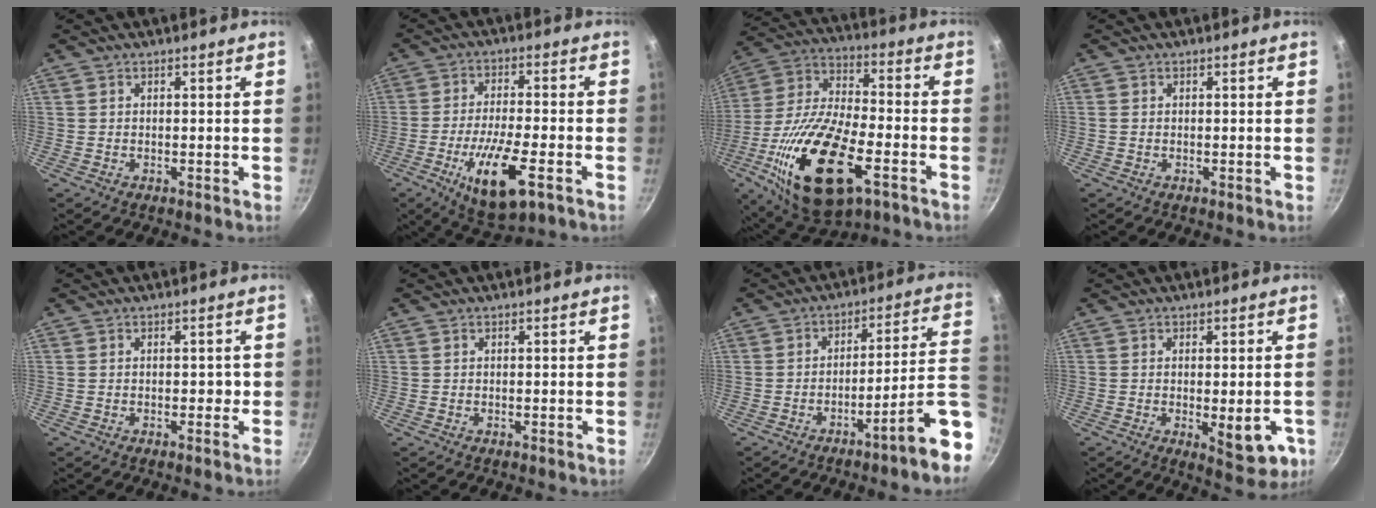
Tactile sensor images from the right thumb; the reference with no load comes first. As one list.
[{"total": 13.9, "force": [-5.6, 4.2, 11.9], "torque": [-0.212, 0.010, -0.094]}, {"total": 26.2, "force": [-9.9, 11.8, 21.3], "torque": [-0.401, 0.021, -0.177]}, {"total": 0.6, "force": [0.0, 0.5, 0.3], "torque": [-0.005, 0.002, -0.002]}, {"total": 1.6, "force": [-0.6, 0.9, 1.2], "torque": [-0.003, 0.013, -0.008]}, {"total": 0.0}, {"total": 13.4, "force": [-5.5, 1.4, 12.1], "torque": [-0.151, 0.047, -0.080]}, {"total": 8.7, "force": [-2.1, 3.3, 7.7], "torque": [-0.084, -0.007, -0.019]}]